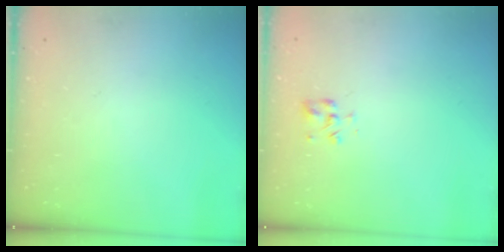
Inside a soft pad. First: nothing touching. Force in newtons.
{"total": 3.8, "press": 3.5, "slide": 1.5}